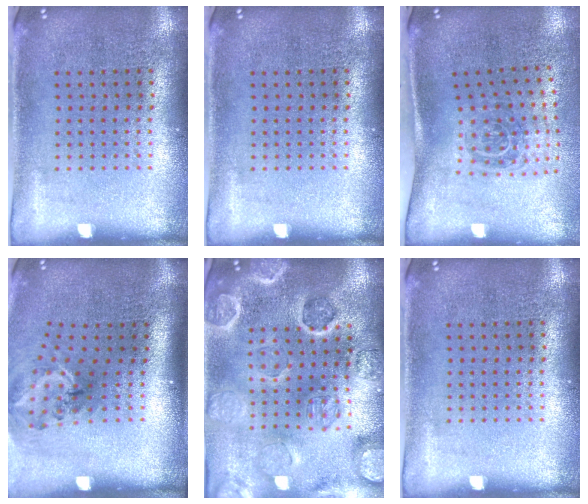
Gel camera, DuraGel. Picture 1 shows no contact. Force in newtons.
{"total": 0.0}
{"total": 1.9, "press": 1.2, "slide": 1.5}
{"total": 1.7, "press": 1.2, "slide": 1.2}
{"total": 2.9, "press": 2.9, "slide": 0.3}
{"total": 0.0}